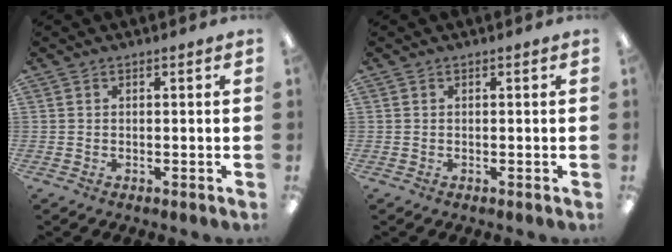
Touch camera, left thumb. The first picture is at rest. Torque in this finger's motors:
{"motor_torque": [-0.07, 0.07, 0.00, 0.00, 0.00]}